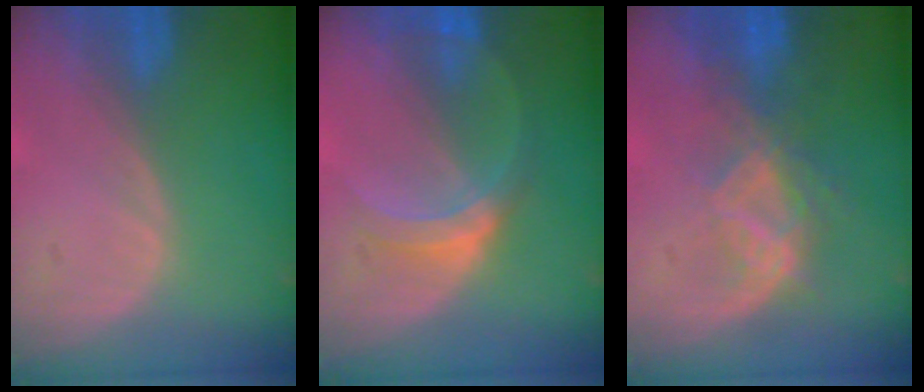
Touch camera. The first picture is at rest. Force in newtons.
{"total": 5.3, "press": 4.9, "slide": 1.9}
{"total": 6.8, "press": 6.3, "slide": 2.6}